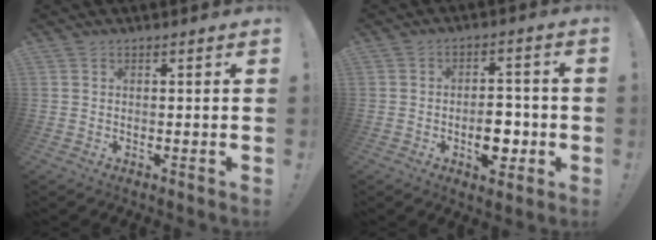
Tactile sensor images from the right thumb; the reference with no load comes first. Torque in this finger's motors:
{"motor_torque": [0.02, 0.17, 0.53, -0.53, 0.15]}